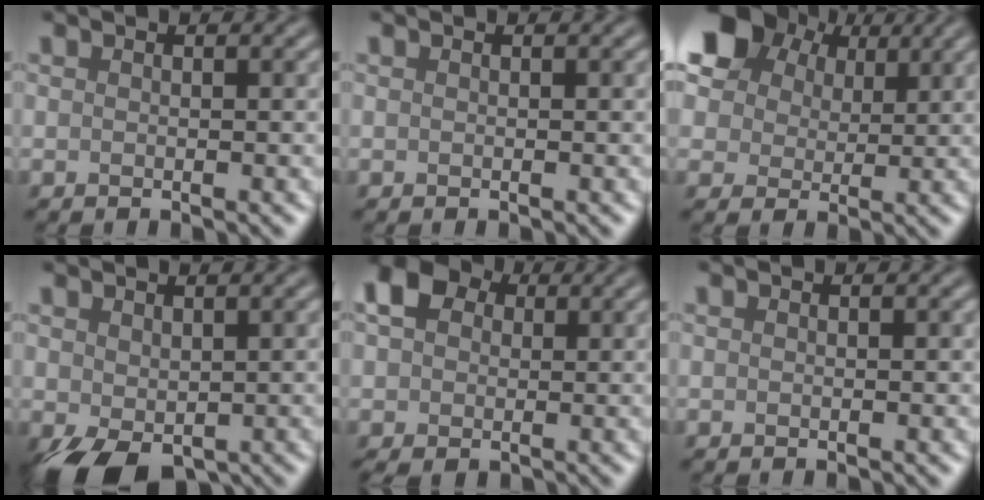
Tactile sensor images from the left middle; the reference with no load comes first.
{"total": 0.0}
{"total": 9.4, "force": [4.9, 6.8, 4.4], "torque": [-0.112, 0.032, 0.086]}
{"total": 5.1, "force": [-1.8, 3.2, 3.5], "torque": [-0.077, -0.016, -0.018]}
{"total": 7.7, "force": [1.9, 5.9, 4.6], "torque": [-0.086, 0.027, 0.014]}
{"total": 0.0}